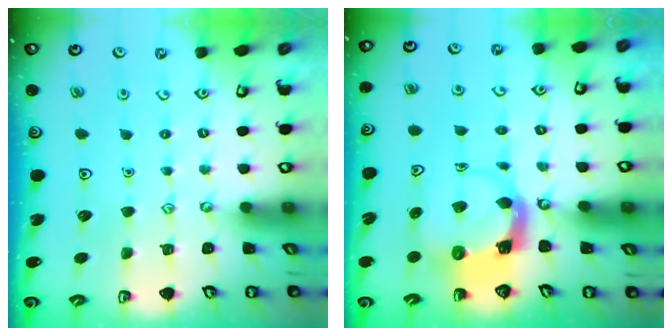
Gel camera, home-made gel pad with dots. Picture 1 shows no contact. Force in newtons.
{"total": 4.0, "press": 4.0, "slide": 0.5}